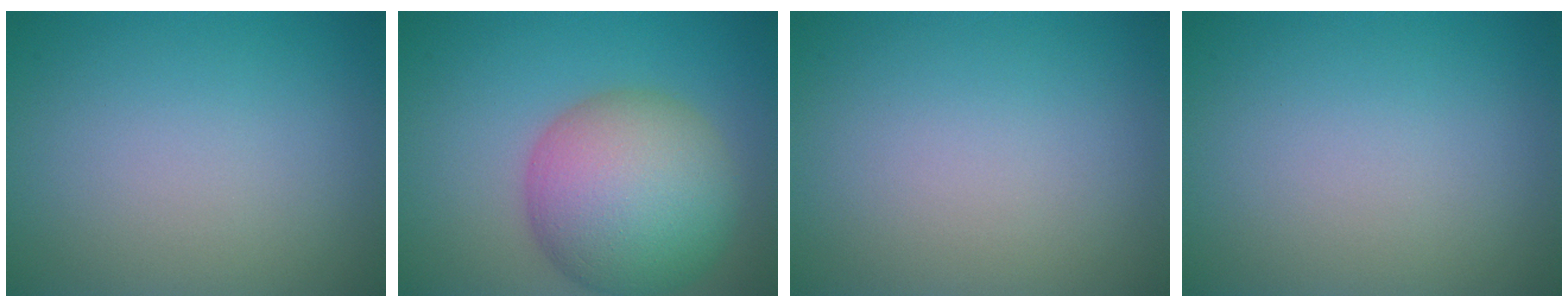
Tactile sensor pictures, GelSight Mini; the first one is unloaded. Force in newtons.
{"total": 10.2, "press": 10.2, "slide": 0.4}
{"total": 0.0}
{"total": 0.0}